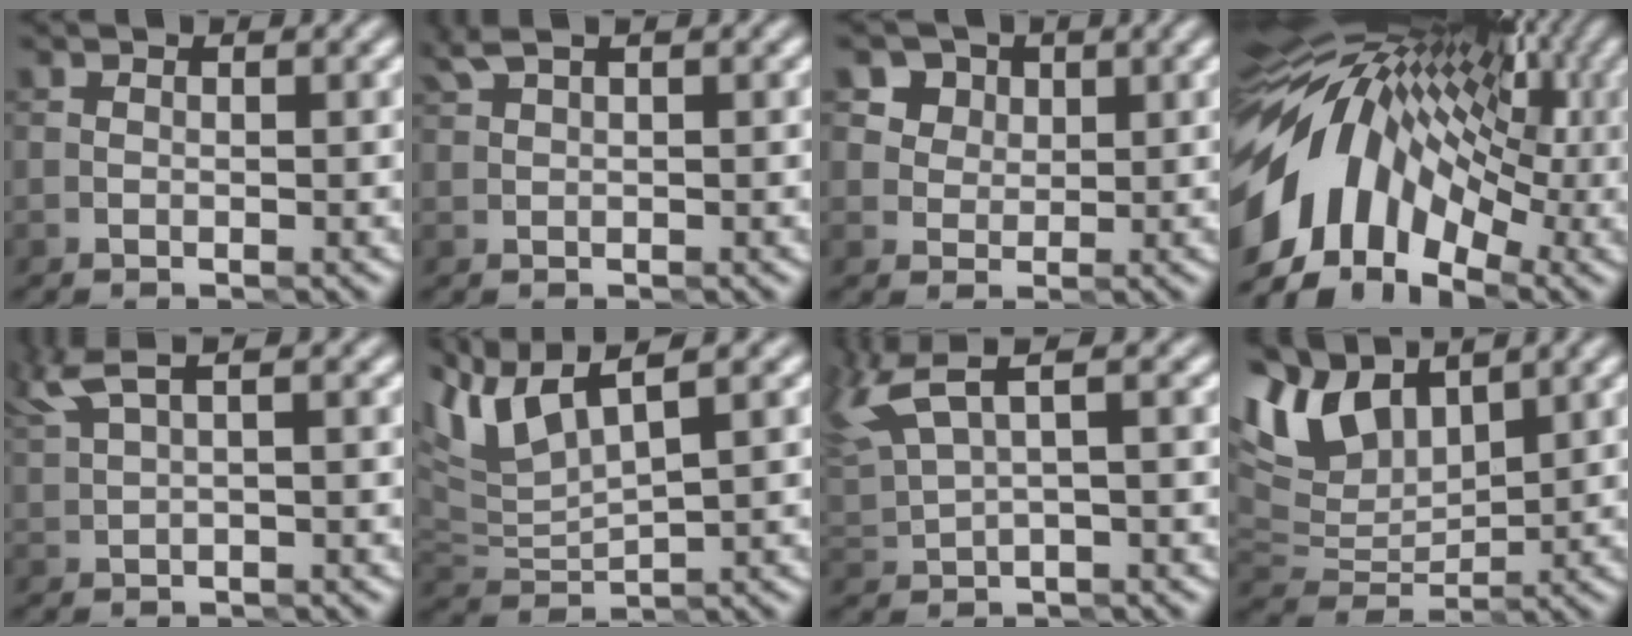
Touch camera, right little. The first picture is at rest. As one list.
[{"total": 1.9, "force": [1.6, 0.2, 1.1], "torque": [-0.029, 0.010, 0.037]}, {"total": 7.5, "force": [4.3, 5.3, 3.1], "torque": [-0.068, 0.006, 0.070]}, {"total": 13.4, "force": [-2.3, 8.4, 10.3], "torque": [-0.191, 0.028, -0.055]}, {"total": 3.4, "force": [2.3, 0.6, 2.5], "torque": [-0.069, 0.017, 0.051]}, {"total": 5.8, "force": [3.8, 1.4, 4.2], "torque": [-0.107, 0.017, 0.078]}, {"total": 5.4, "force": [3.0, 1.5, 4.2], "torque": [-0.115, 0.019, 0.062]}, {"total": 6.8, "force": [4.1, 3.4, 4.1], "torque": [-0.105, 0.009, 0.076]}]